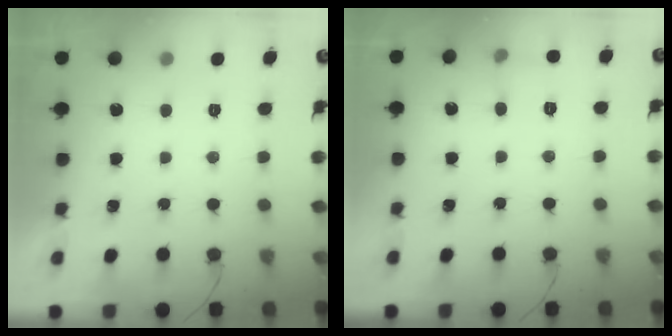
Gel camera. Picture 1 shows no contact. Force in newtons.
{"total": 5.6, "press": 5.2, "slide": 2.0}